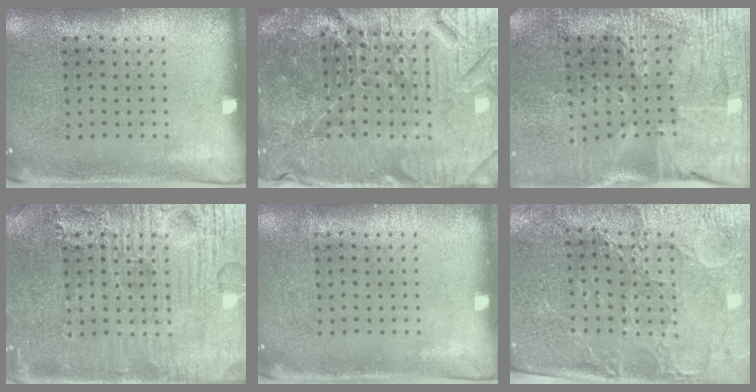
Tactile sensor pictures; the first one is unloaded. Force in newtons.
{"total": 6.3, "press": 5.7, "slide": 2.6}
{"total": 3.4, "press": 3.3, "slide": 0.8}
{"total": 7.1, "press": 7.1, "slide": 0.9}
{"total": 0.0}
{"total": 3.5, "press": 3.2, "slide": 1.3}